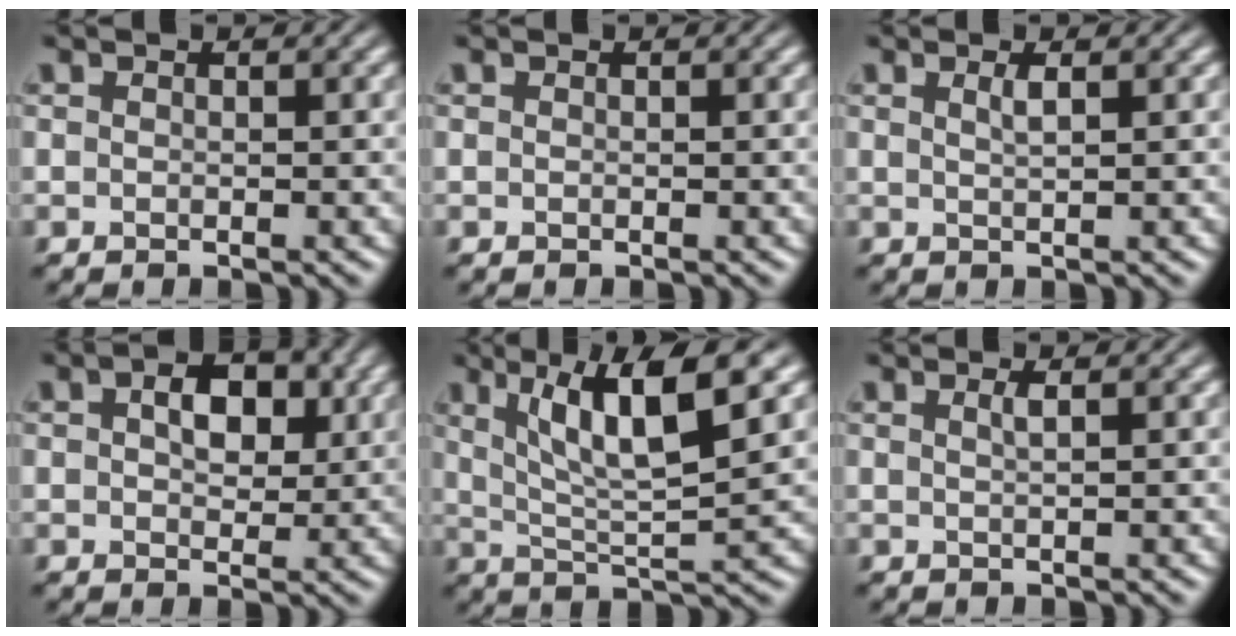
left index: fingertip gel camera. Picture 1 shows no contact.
{"total": 0.0}
{"total": 1.2, "force": [0.6, 0.3, 1.0], "torque": [-0.014, 0.002, 0.008]}
{"total": 4.1, "force": [1.1, 2.7, 3.0], "torque": [-0.049, 0.005, 0.013]}
{"total": 9.0, "force": [3.8, 2.0, 7.9], "torque": [-0.130, 0.003, 0.069]}
{"total": 1.1, "force": [0.5, 0.4, 0.9], "torque": [-0.010, 0.002, 0.005]}